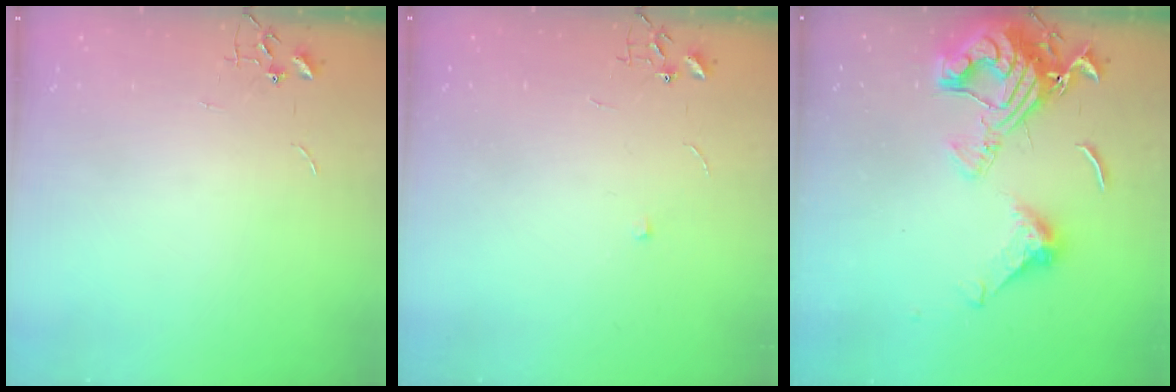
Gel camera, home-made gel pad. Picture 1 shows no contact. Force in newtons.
{"total": 4.8, "press": 4.7, "slide": 1.1}
{"total": 17.8, "press": 17.7, "slide": 1.9}